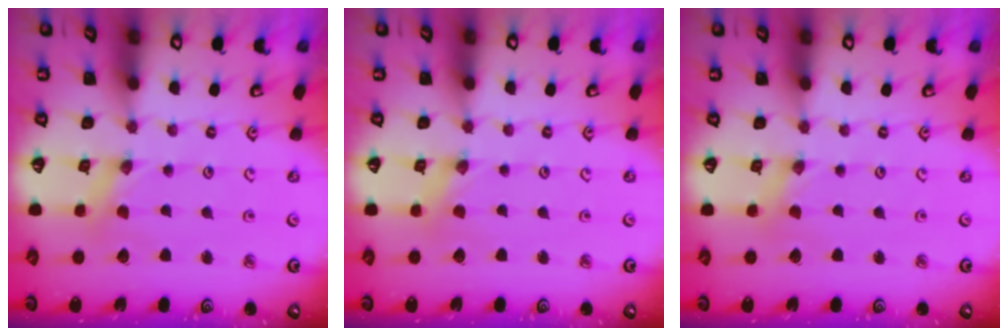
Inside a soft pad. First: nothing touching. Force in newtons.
{"total": 0.0}
{"total": 0.0}